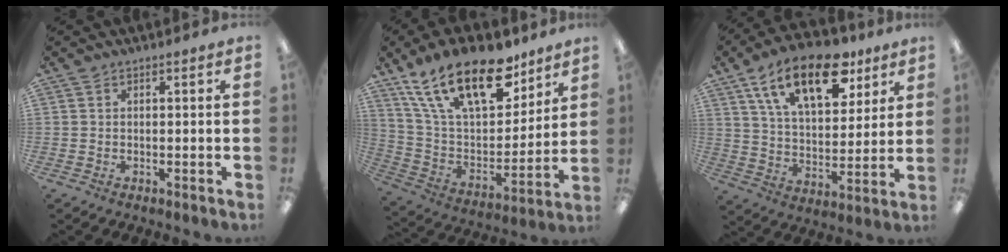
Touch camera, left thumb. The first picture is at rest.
{"total": 24.6, "force": [15.8, 11.2, 15.2], "torque": [-0.280, -0.086, 0.276]}
{"total": 20.3, "force": [11.6, 10.2, 13.2], "torque": [-0.211, -0.045, 0.197]}